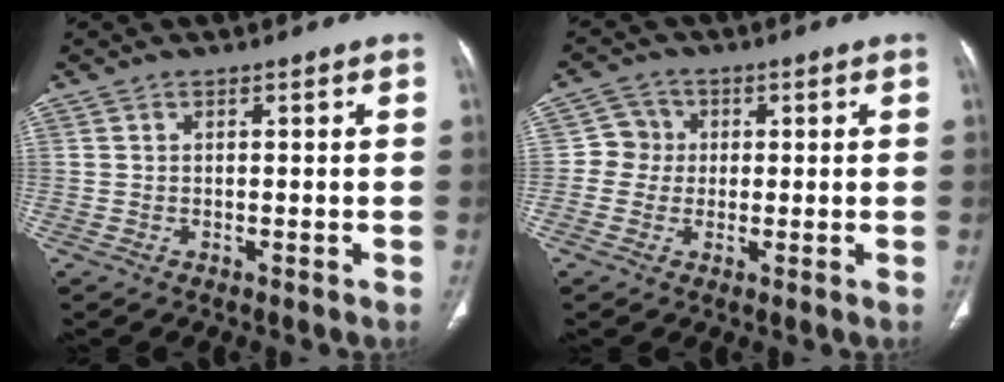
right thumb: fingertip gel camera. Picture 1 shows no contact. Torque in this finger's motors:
{"motor_torque": [-0.27, 0.10, 0.18, -0.02, -0.02]}